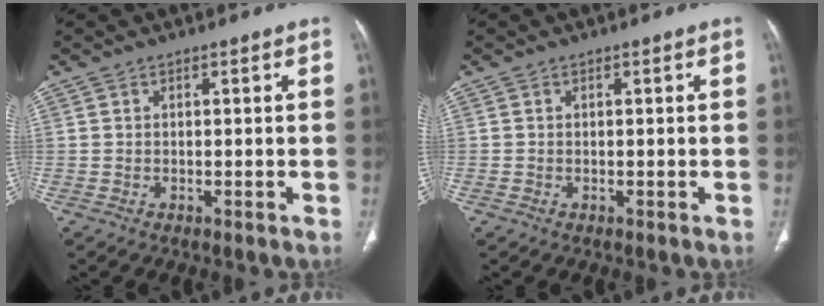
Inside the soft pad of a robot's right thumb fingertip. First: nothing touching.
{"total": 0.0}